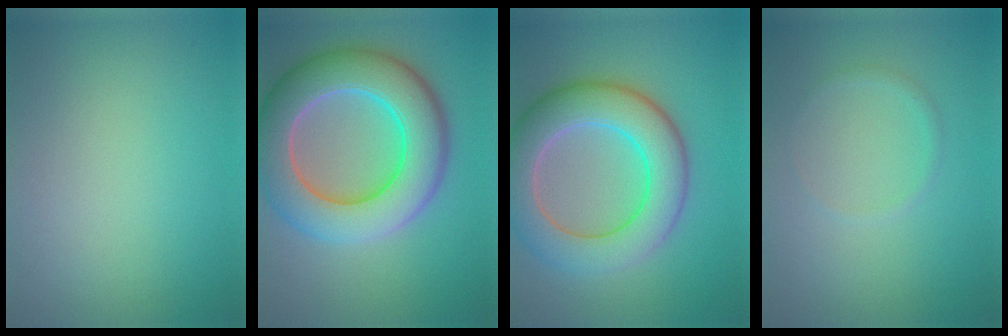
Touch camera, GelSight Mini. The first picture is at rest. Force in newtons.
{"total": 10.6, "press": 10.6, "slide": 0.6}
{"total": 8.6, "press": 8.6, "slide": 0.5}
{"total": 0.7, "press": 0.7, "slide": 0.0}